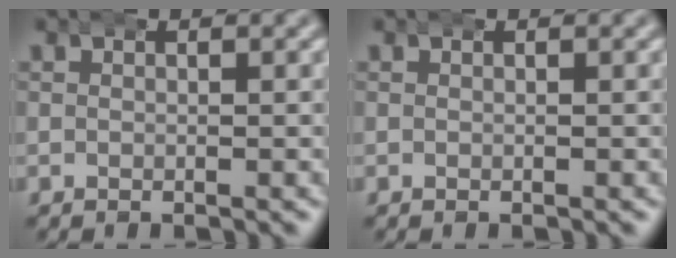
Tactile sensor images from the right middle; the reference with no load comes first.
{"total": 0.0}